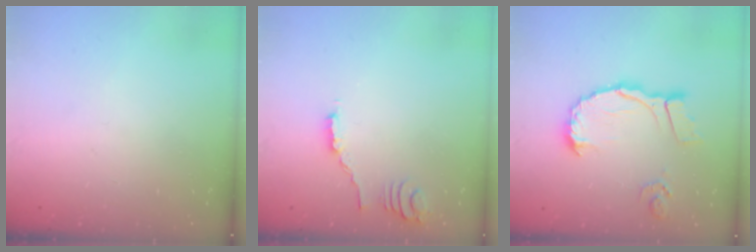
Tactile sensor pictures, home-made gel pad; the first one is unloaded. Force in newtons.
{"total": 1.6, "press": 1.6, "slide": 0.4}
{"total": 12.0, "press": 12.0, "slide": 0.9}